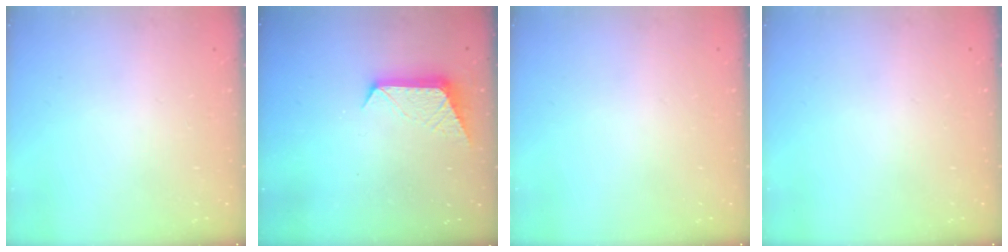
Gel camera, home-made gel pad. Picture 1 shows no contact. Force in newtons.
{"total": 9.3, "press": 9.3, "slide": 0.5}
{"total": 0.0}
{"total": 0.0}